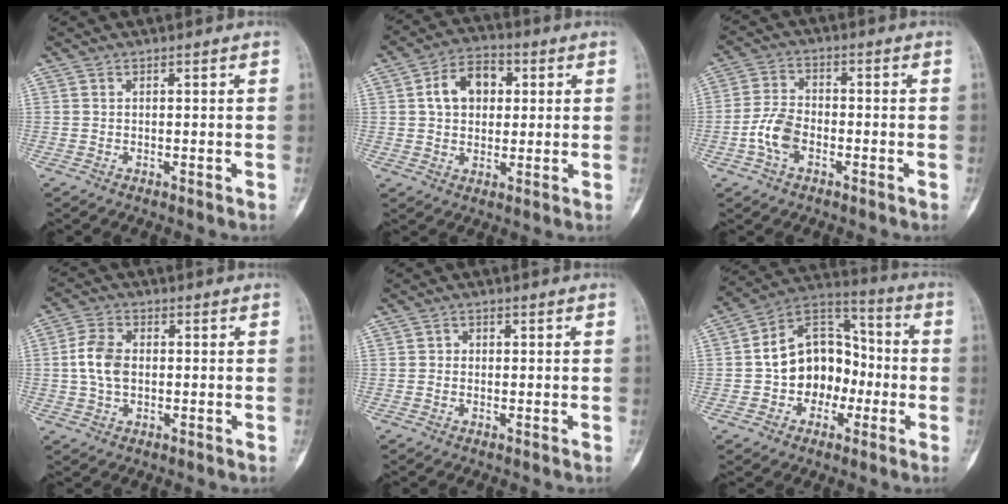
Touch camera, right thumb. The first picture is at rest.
{"total": 9.7, "force": [2.1, 6.9, 6.5], "torque": [-0.083, 0.011, 0.029]}
{"total": 6.7, "force": [-2.4, 4.1, 4.7], "torque": [-0.093, 0.021, -0.051]}
{"total": 7.0, "force": [0.2, 4.7, 5.2], "torque": [-0.102, 0.011, 0.002]}
{"total": 1.4, "force": [0.1, 1.3, 0.6], "torque": [-0.001, 0.004, -0.001]}
{"total": 15.4, "force": [-2.4, 11.7, 9.7], "torque": [-0.104, 0.047, -0.048]}